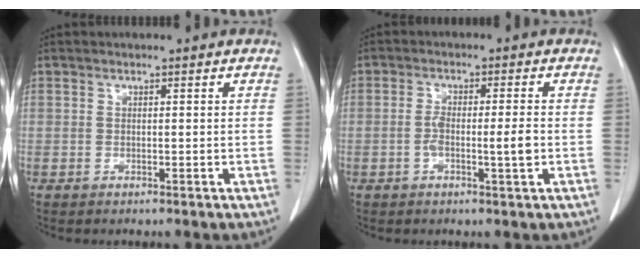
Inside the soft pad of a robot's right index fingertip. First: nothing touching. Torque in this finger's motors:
{"motor_torque": [0.22, 0.05, 0.14, 0.04]}